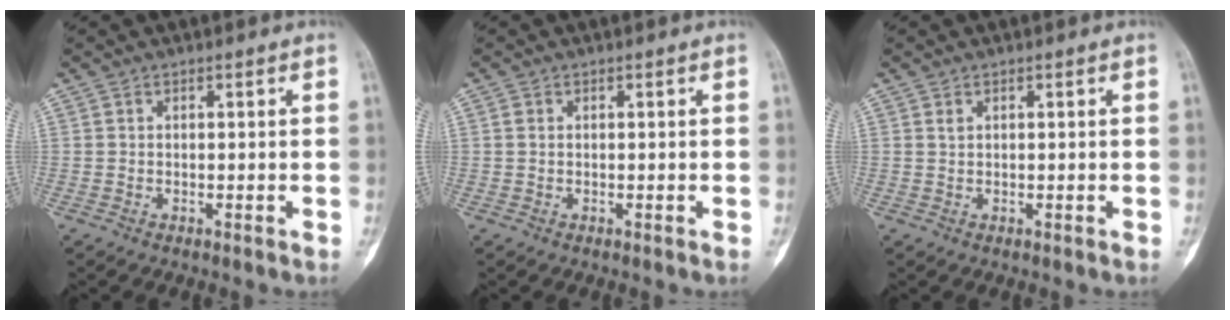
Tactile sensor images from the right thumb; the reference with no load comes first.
{"total": 1.0, "force": [0.2, 0.8, 0.6], "torque": [-0.015, 0.002, 0.006]}
{"total": 0.8, "force": [0.5, 0.5, 0.5], "torque": [-0.010, 0.001, 0.011]}